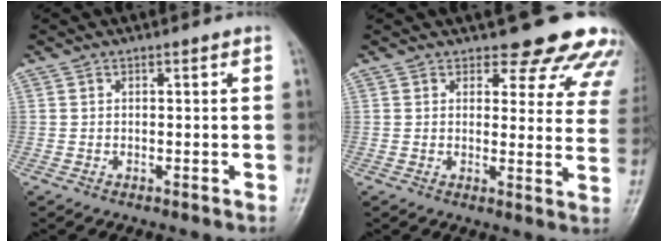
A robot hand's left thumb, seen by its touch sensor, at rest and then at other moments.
{"total": 14.4, "force": [12.7, 5.1, 4.3], "torque": [0.008, -0.086, 0.121]}